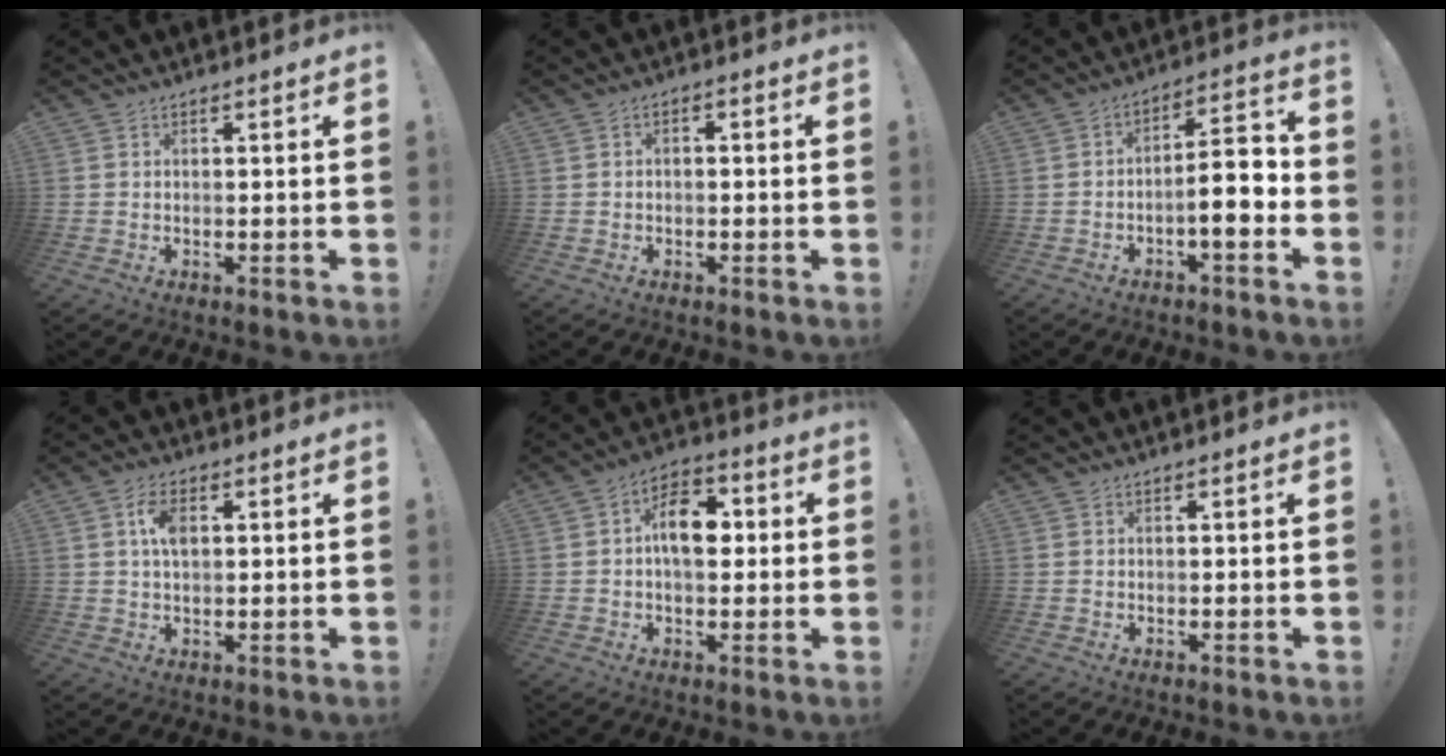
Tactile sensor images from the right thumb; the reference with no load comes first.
{"total": 1.8, "force": [-1.5, 0.5, 0.8], "torque": [-0.012, 0.008, -0.027]}
{"total": 8.9, "force": [-3.1, 2.3, 8.0], "torque": [-0.116, 0.008, -0.057]}
{"total": 5.9, "force": [1.5, 3.2, 4.7], "torque": [-0.080, 0.002, 0.025]}
{"total": 11.2, "force": [0.7, 7.1, 8.7], "torque": [-0.127, 0.011, 0.010]}
{"total": 0.0}